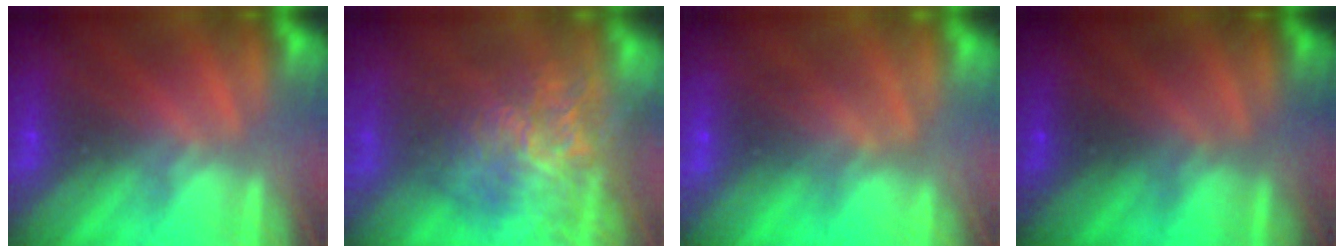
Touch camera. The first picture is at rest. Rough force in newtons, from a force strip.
{"total": 11.6}
{"total": 2.6}
{"total": 2.8}